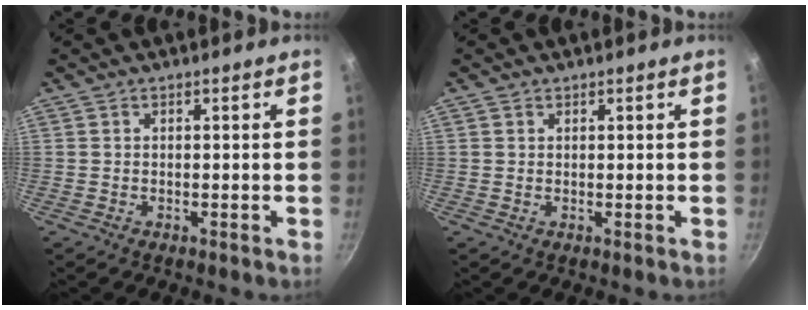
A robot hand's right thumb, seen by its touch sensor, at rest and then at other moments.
{"total": 0.7, "force": [0.5, 0.5, 0.1], "torque": [-0.001, -0.001, 0.006]}